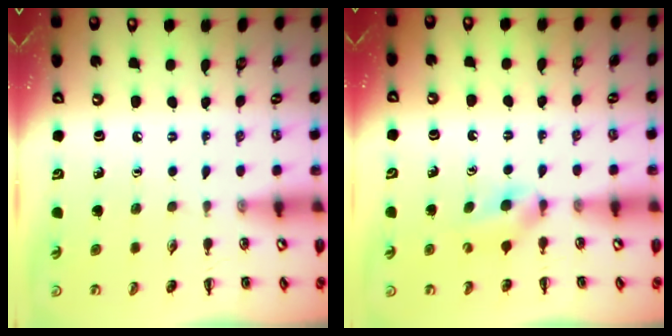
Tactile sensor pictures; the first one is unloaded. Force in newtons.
{"total": 3.7, "press": 3.4, "slide": 1.5}